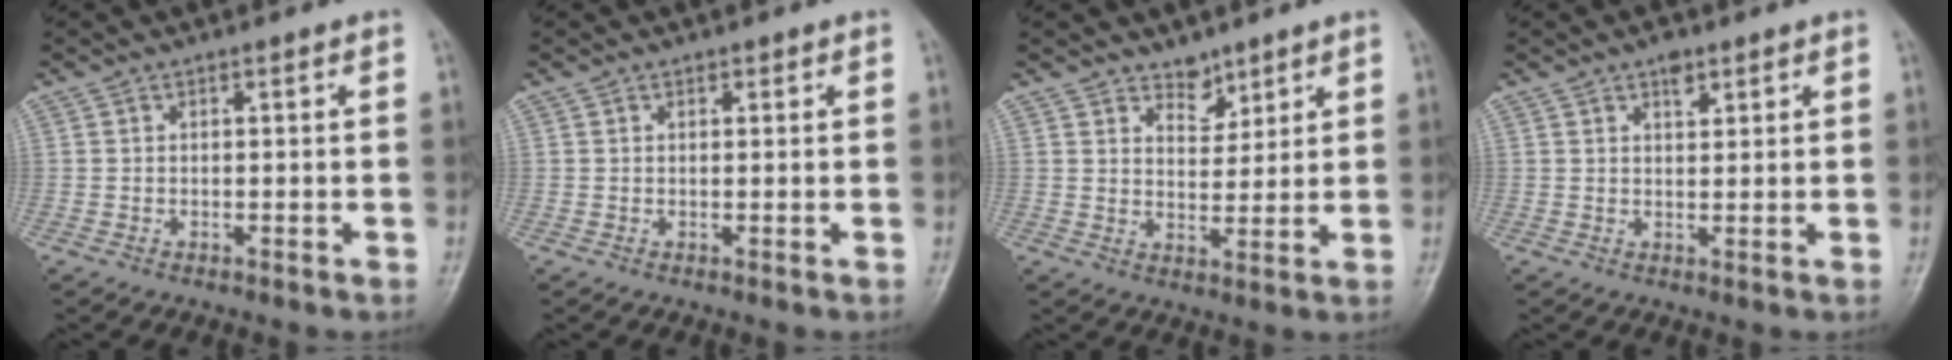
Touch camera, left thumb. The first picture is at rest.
{"total": 0.8, "force": [0.5, 0.6, 0.3], "torque": [0.001, -0.002, 0.005]}
{"total": 4.6, "force": [3.5, 2.6, 1.5], "torque": [0.002, -0.027, 0.059]}
{"total": 2.8, "force": [1.7, 1.5, 1.6], "torque": [-0.015, -0.009, 0.027]}